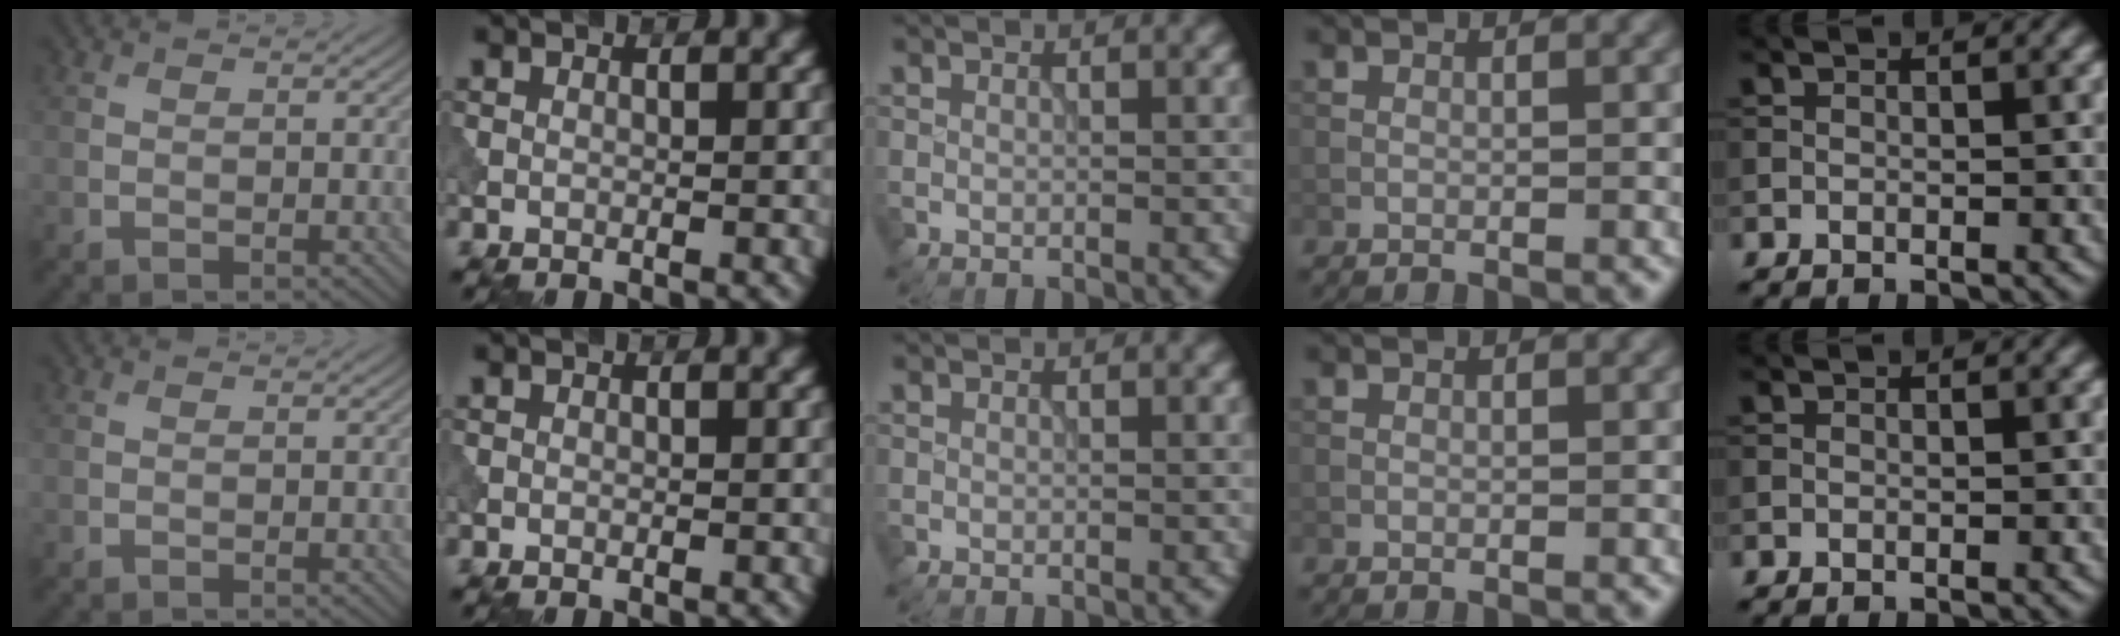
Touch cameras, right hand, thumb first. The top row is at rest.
{}